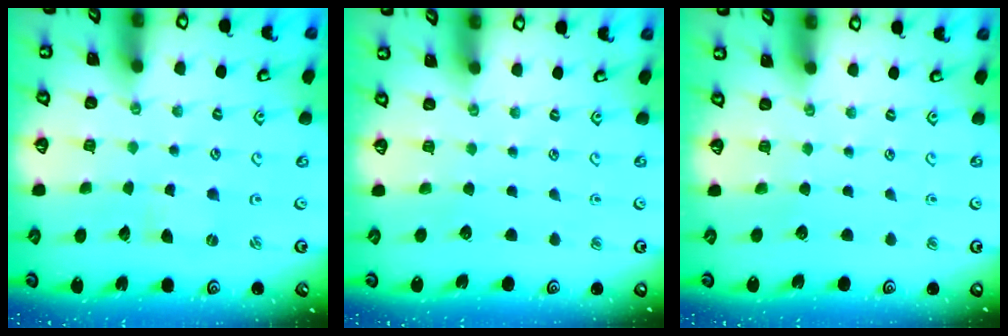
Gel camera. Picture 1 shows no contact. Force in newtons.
{"total": 0.0}
{"total": 0.0}